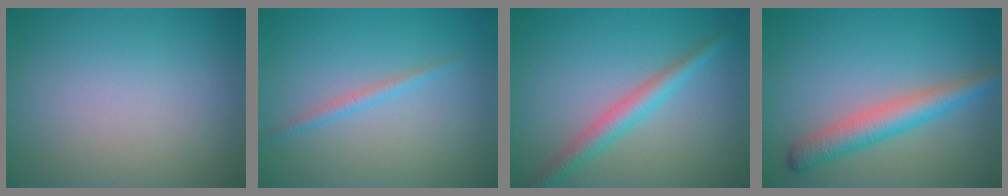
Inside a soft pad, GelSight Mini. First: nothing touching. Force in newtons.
{"total": 1.2, "press": 1.2, "slide": 0.1}
{"total": 2.9, "press": 2.9, "slide": 0.1}
{"total": 4.0, "press": 4.0, "slide": 0.1}